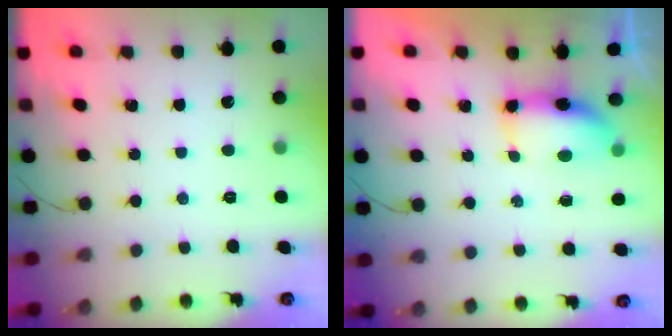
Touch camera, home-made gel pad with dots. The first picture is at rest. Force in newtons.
{"total": 7.4, "press": 7.3, "slide": 1.1}